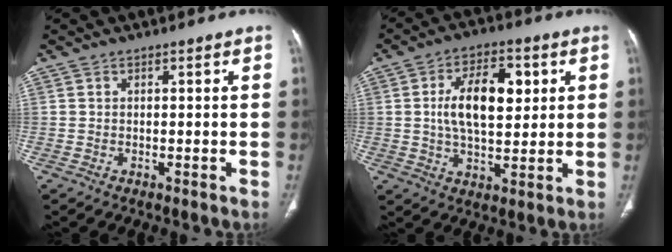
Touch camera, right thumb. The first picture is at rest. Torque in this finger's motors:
{"motor_torque": [-0.41, 0.68, 1.20, 0.09, 0.19]}